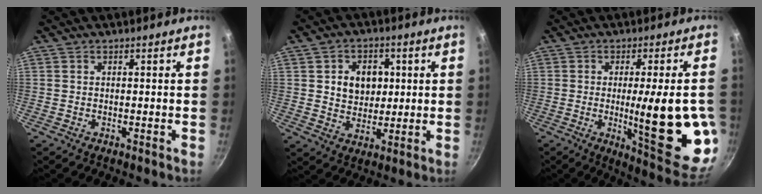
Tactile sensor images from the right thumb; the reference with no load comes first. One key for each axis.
{"total": 8.5, "fx": 1.6, "fy": 6.8, "fz": 4.8, "tx": -0.047, "ty": -0.006, "tz": 0.027}
{"total": 20.4, "fx": -2.5, "fy": 4.7, "fz": 19.7, "tx": -0.249, "ty": -0.021, "tz": -0.025}